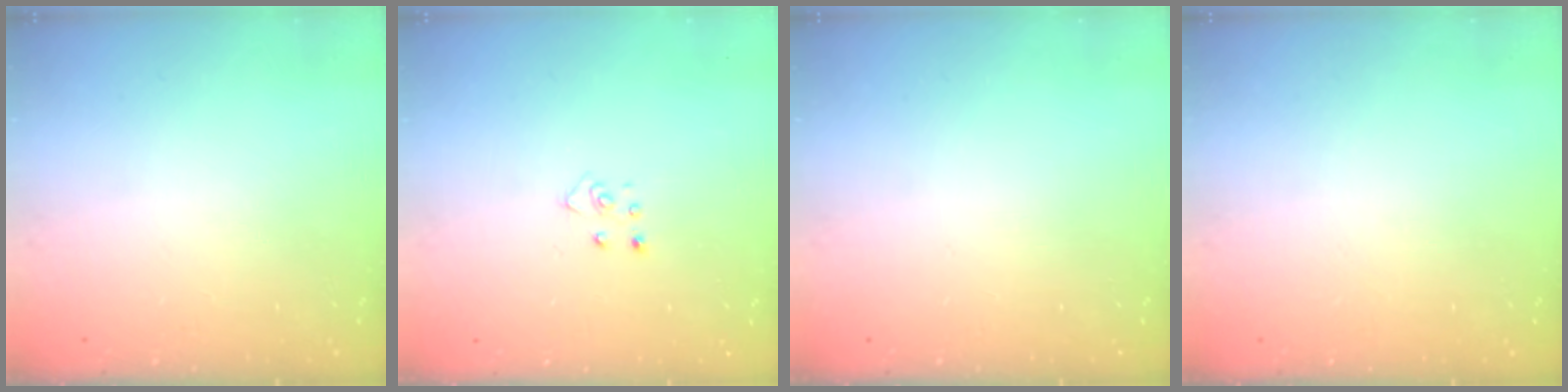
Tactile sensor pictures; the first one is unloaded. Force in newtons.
{"total": 3.8, "press": 3.8, "slide": 0.4}
{"total": 0.0}
{"total": 0.0}